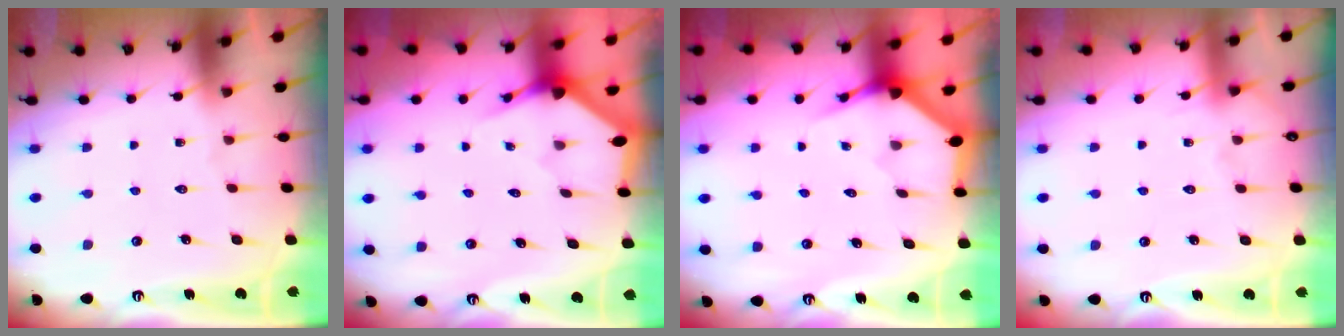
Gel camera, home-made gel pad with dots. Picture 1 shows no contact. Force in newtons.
{"total": 2.9, "press": 2.9, "slide": 0.2}
{"total": 3.6, "press": 3.6, "slide": 0.1}
{"total": 2.9, "press": 2.9, "slide": 0.4}